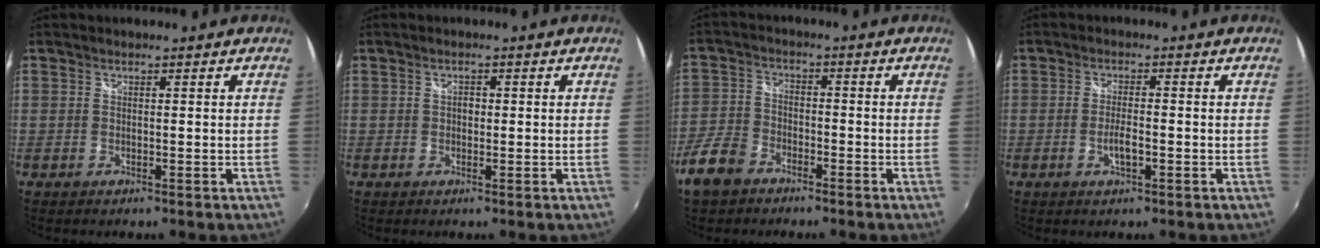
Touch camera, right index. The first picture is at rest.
{"total": 1.2, "force": [-0.1, 1.0, 0.6], "torque": [-0.008, 0.003, -0.003]}
{"total": 7.7, "force": [-5.2, 4.8, 3.2], "torque": [-0.082, 0.011, -0.104]}
{"total": 3.3, "force": [-1.2, 0.9, 3.0], "torque": [-0.060, 0.000, -0.021]}